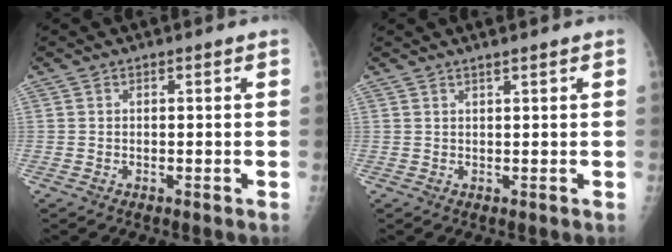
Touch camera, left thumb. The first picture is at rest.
{"total": 1.4, "force": [1.0, -0.1, 0.9], "torque": [-0.015, -0.002, 0.019]}